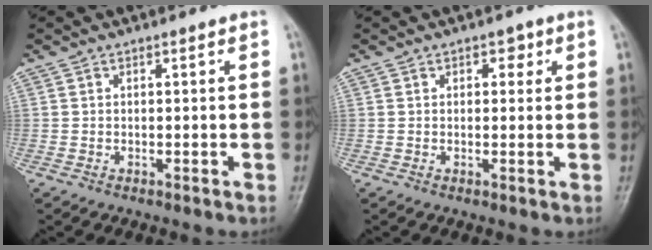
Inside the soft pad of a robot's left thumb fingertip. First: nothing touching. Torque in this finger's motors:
{"motor_torque": [-0.10, 0.13, -0.21, -0.06, -0.04]}